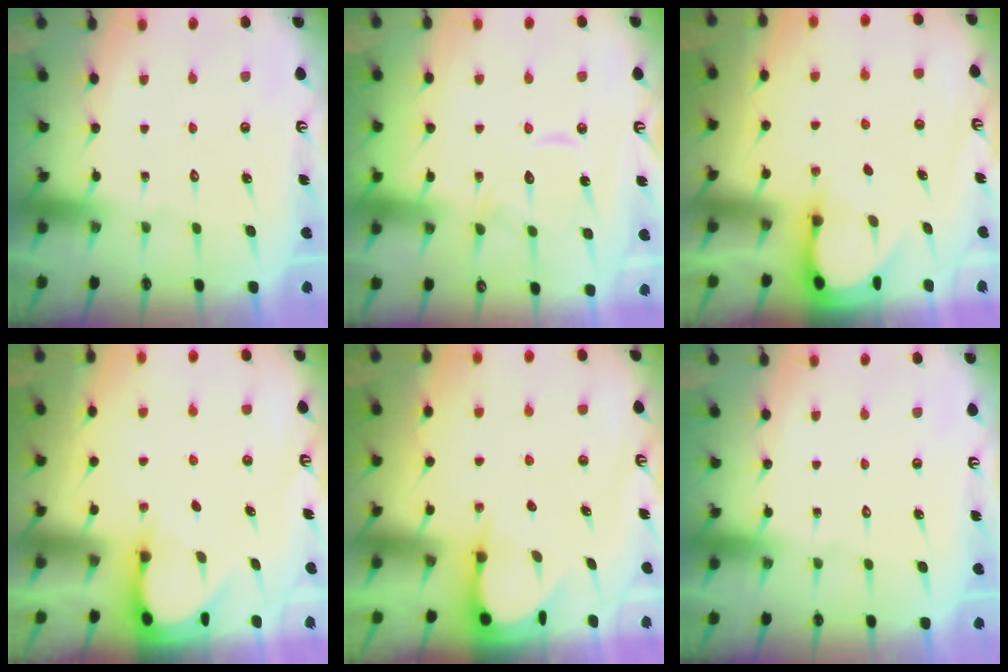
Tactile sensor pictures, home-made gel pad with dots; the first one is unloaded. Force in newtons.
{"total": 11.3, "press": 11.2, "slide": 1.0}
{"total": 3.1, "press": 3.1, "slide": 0.3}
{"total": 3.2, "press": 3.2, "slide": 0.3}
{"total": 3.6, "press": 3.6, "slide": 0.3}
{"total": 0.0}